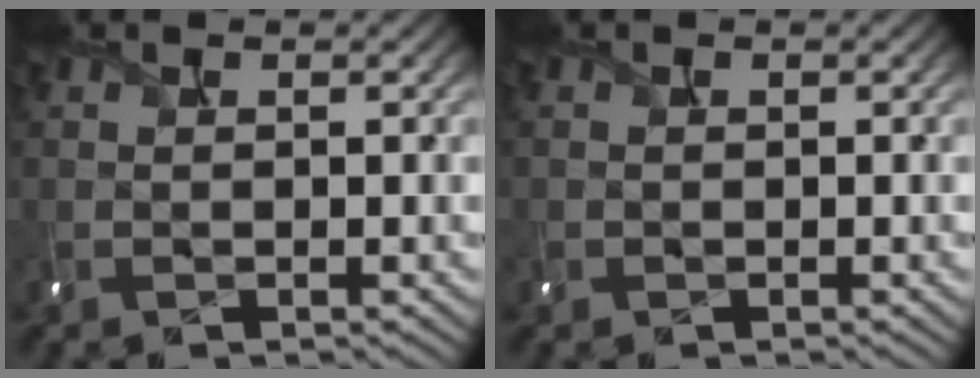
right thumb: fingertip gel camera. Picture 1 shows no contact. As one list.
[{"total": 0.6, "force": [-0.3, 0.5, -0.1], "torque": [0.000, -0.003, -0.002]}]